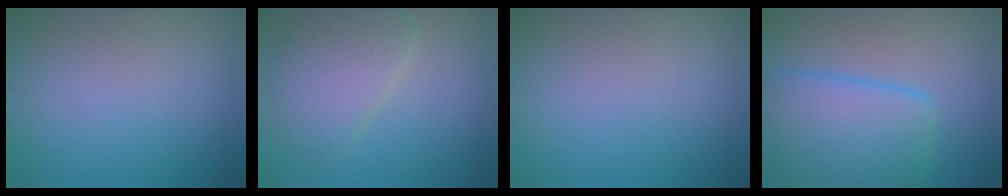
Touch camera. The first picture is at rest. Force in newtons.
{"total": 4.0, "press": 3.9, "slide": 0.5}
{"total": 0.0}
{"total": 7.1, "press": 7.1, "slide": 0.3}